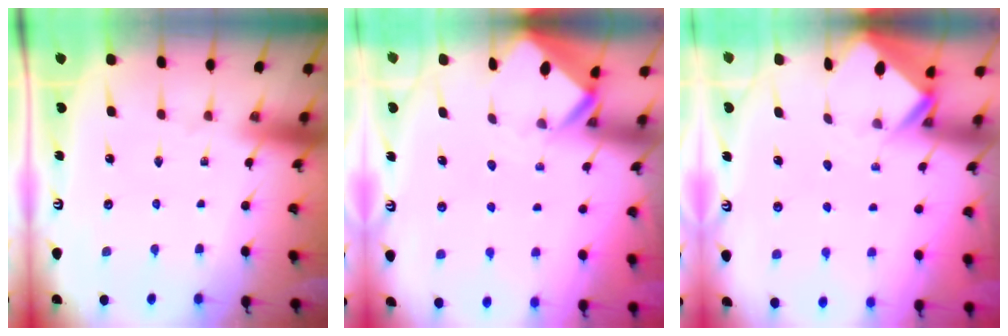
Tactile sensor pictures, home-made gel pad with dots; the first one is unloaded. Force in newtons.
{"total": 2.7, "press": 2.7, "slide": 0.2}
{"total": 2.6, "press": 2.6, "slide": 0.2}